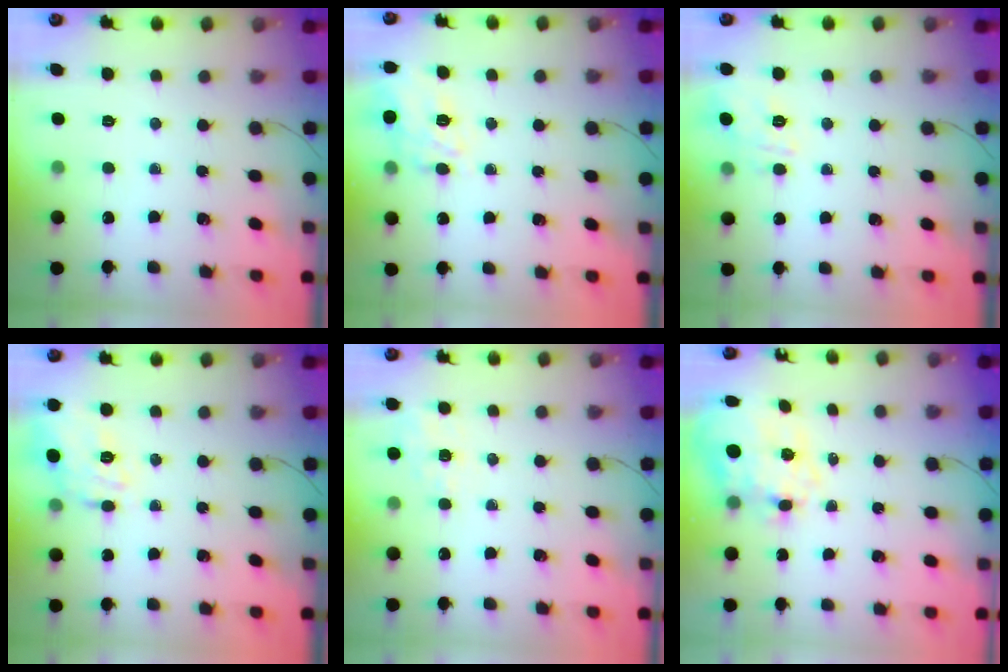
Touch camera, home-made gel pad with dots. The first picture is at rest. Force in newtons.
{"total": 8.8, "press": 8.4, "slide": 2.6}
{"total": 3.6, "press": 3.5, "slide": 1.0}
{"total": 9.6, "press": 9.6, "slide": 0.7}
{"total": 1.4, "press": 0.4, "slide": 1.4}
{"total": 10.8, "press": 10.5, "slide": 2.7}